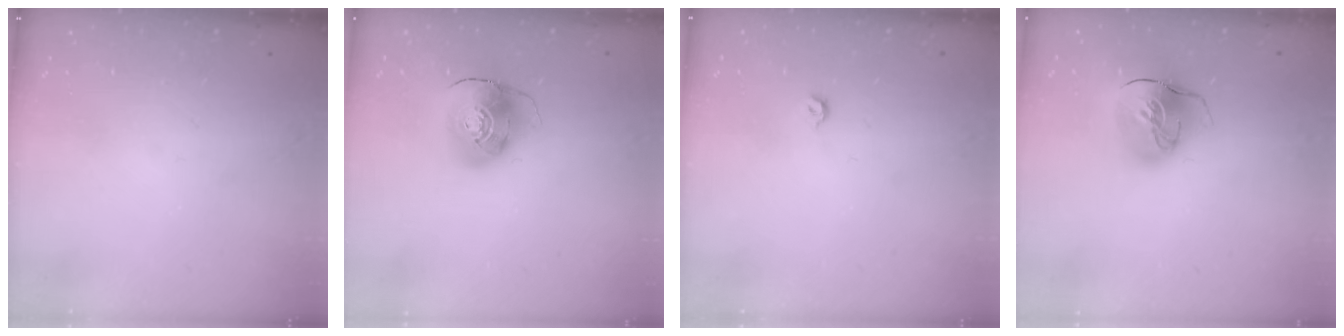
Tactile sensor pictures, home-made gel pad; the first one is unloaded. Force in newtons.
{"total": 9.3, "press": 9.2, "slide": 1.2}
{"total": 3.6, "press": 3.6, "slide": 0.8}
{"total": 14.5, "press": 14.4, "slide": 2.0}